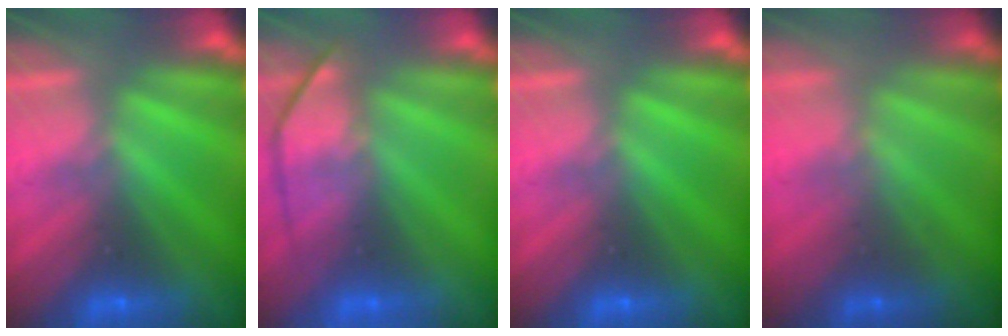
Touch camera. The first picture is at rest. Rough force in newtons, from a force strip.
{"total": 4.0}
{"total": 0.0}
{"total": 1.6}